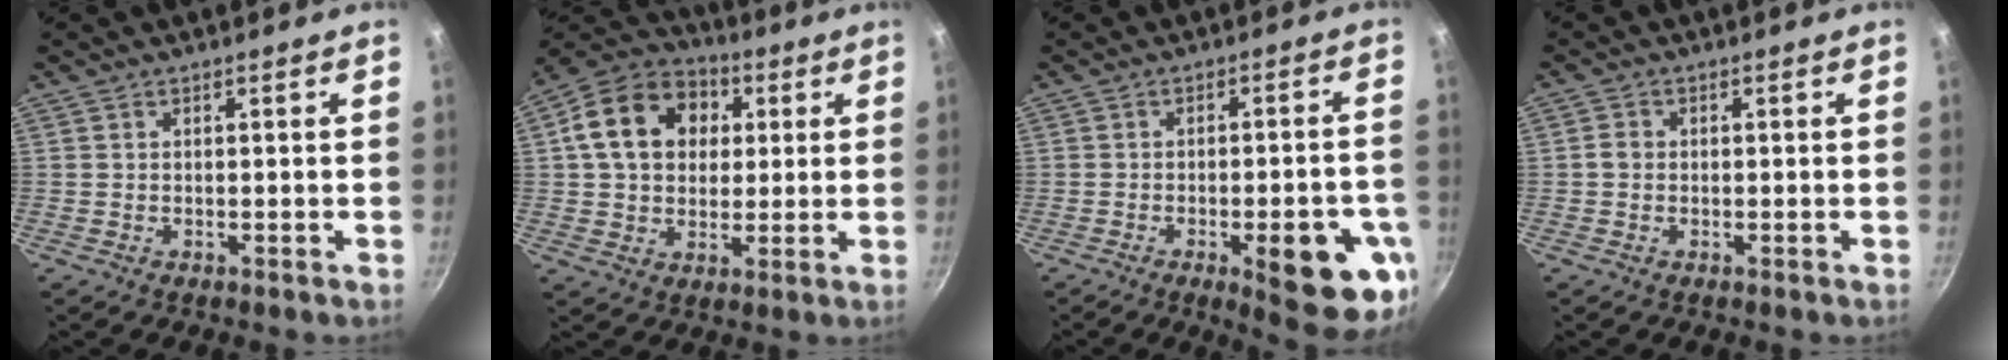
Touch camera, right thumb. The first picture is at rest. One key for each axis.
{"total": 16.7, "fx": 3.8, "fy": 13.0, "fz": 9.8, "tx": -0.148, "ty": 0.022, "tz": 0.050}
{"total": 15.1, "fx": -5.3, "fy": 4.6, "fz": 13.4, "tx": -0.140, "ty": 0.010, "tz": -0.063}
{"total": 1.7, "fx": -0.2, "fy": 1.5, "fz": 0.8, "tx": -0.012, "ty": 0.009, "tz": -0.006}